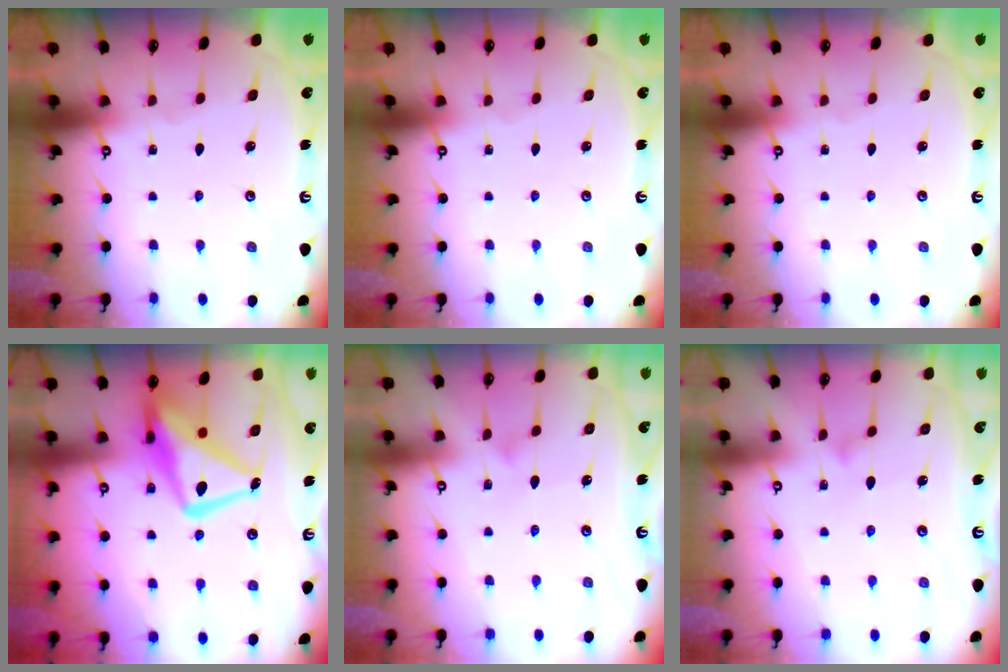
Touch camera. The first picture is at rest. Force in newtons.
{"total": 0.0}
{"total": 0.0}
{"total": 17.3, "press": 17.2, "slide": 1.7}
{"total": 3.3, "press": 3.3, "slide": 0.1}
{"total": 6.9, "press": 6.9, "slide": 0.4}